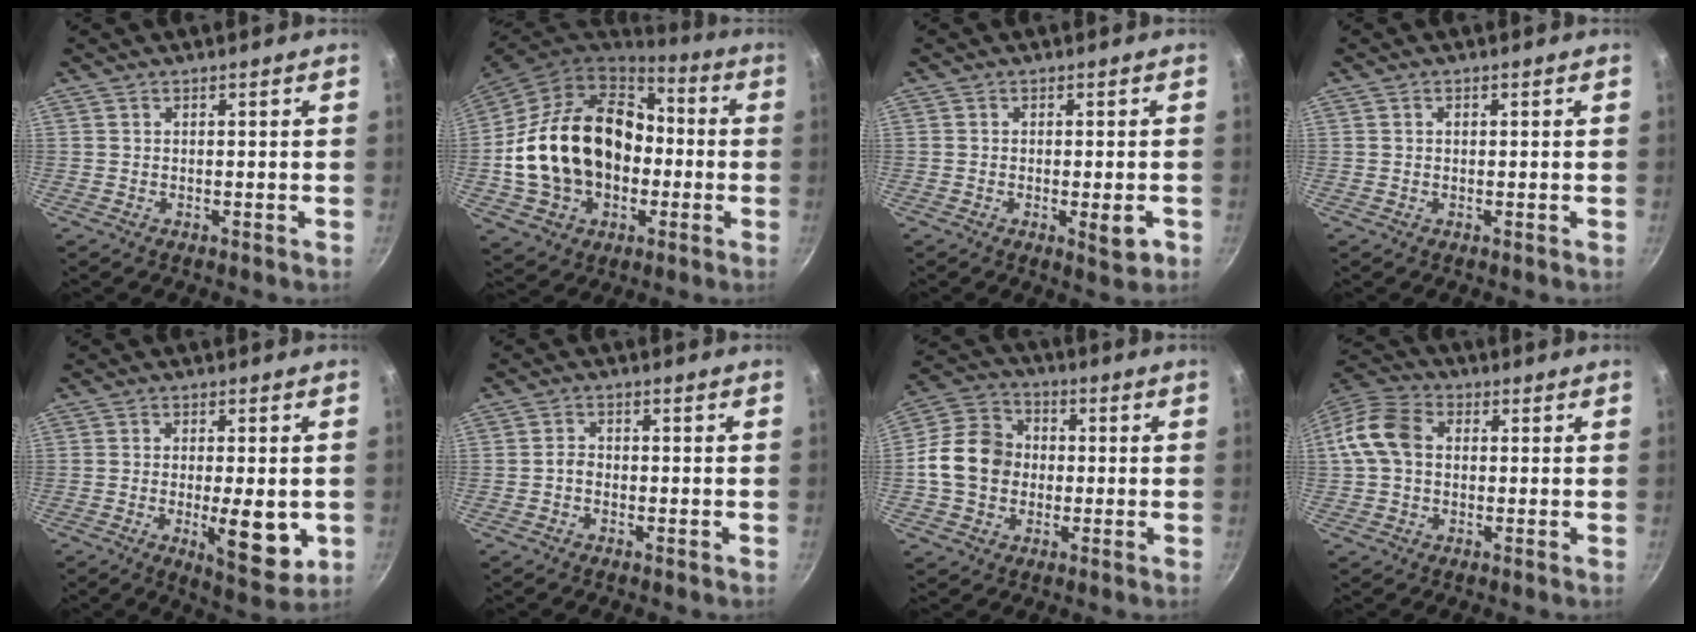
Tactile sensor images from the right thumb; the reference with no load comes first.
{"total": 23.7, "force": [-1.3, 17.7, 15.7], "torque": [-0.256, 0.051, -0.009]}
{"total": 4.4, "force": [-1.4, 1.3, 3.9], "torque": [-0.049, 0.000, -0.017]}
{"total": 0.6, "force": [0.1, 0.5, 0.4], "torque": [-0.005, 0.004, 0.001]}
{"total": 10.8, "force": [-2.0, 3.8, 9.9], "torque": [-0.127, -0.010, -0.019]}
{"total": 2.0, "force": [-0.9, 1.4, 1.1], "torque": [-0.020, 0.015, -0.020]}
{"total": 12.7, "force": [-0.8, 10.6, 7.0], "torque": [-0.096, 0.025, -0.031]}
{"total": 10.0, "force": [0.6, 7.5, 6.6], "torque": [-0.114, 0.026, -0.006]}